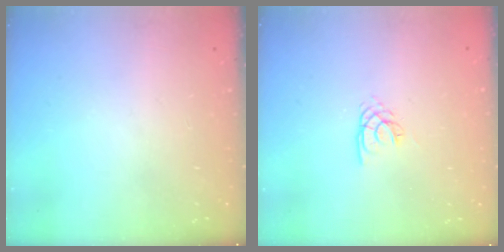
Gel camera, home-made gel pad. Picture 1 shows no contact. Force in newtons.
{"total": 2.2, "press": 2.2, "slide": 0.3}